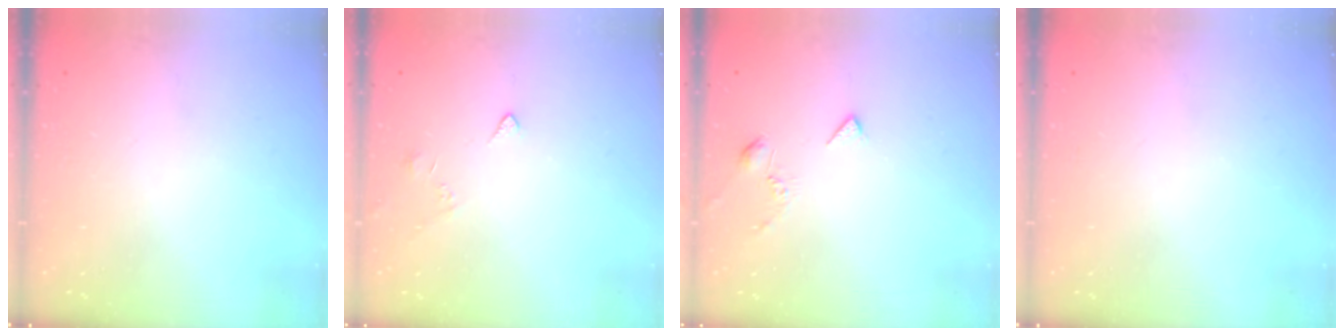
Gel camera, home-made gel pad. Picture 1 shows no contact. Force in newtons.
{"total": 2.7, "press": 2.6, "slide": 0.4}
{"total": 3.0, "press": 2.9, "slide": 0.7}
{"total": 0.0}